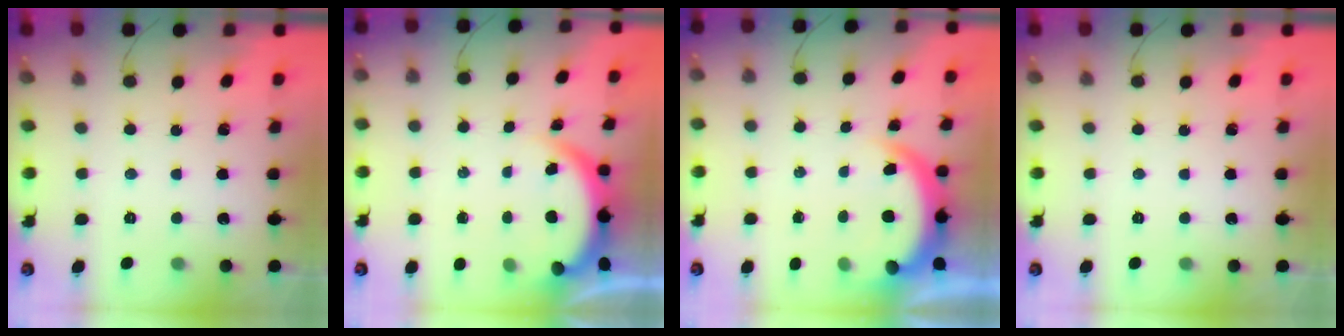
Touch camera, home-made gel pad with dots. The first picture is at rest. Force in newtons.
{"total": 3.9, "press": 3.9, "slide": 0.1}
{"total": 6.5, "press": 6.4, "slide": 0.6}
{"total": 0.0}